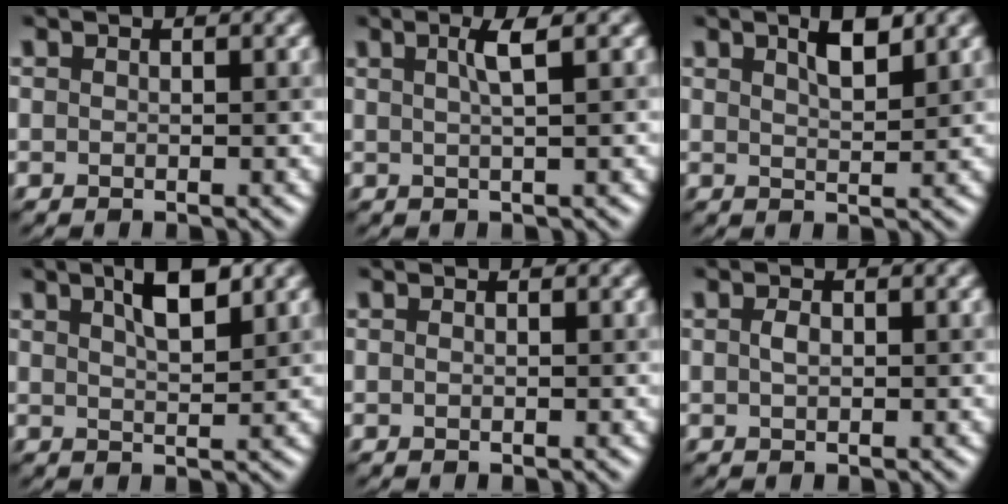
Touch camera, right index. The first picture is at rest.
{"total": 2.3, "force": [0.7, 0.3, 2.2], "torque": [-0.035, 0.011, 0.014]}
{"total": 2.5, "force": [1.7, 0.5, 1.8], "torque": [-0.023, 0.008, 0.032]}
{"total": 3.5, "force": [2.1, 0.9, 2.7], "torque": [-0.038, 0.011, 0.038]}
{"total": 0.0}
{"total": 0.7, "force": [0.1, 0.4, 0.6], "torque": [-0.014, 0.005, 0.005]}